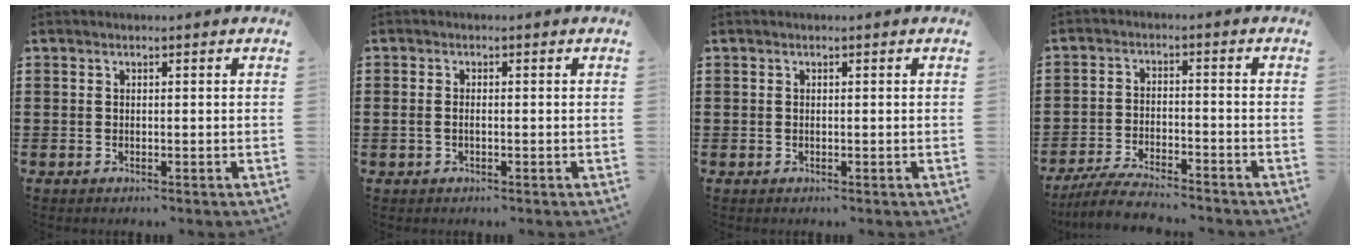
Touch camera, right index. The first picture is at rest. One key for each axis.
{"total": 0.8, "fx": -0.3, "fy": 0.2, "fz": 0.7, "tx": -0.015, "ty": -0.004, "tz": -0.004}
{"total": 0.0}
{"total": 5.3, "fx": -5.0, "fy": 0.3, "fz": 1.6, "tx": -0.040, "ty": -0.005, "tz": -0.099}